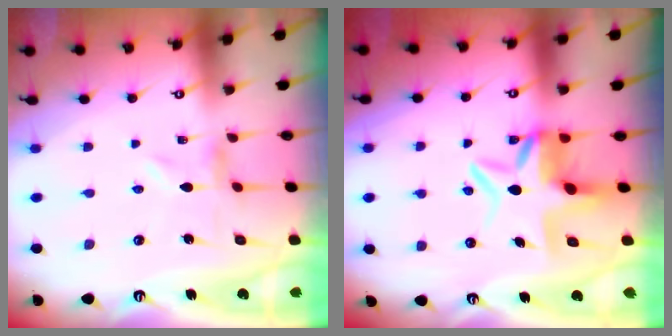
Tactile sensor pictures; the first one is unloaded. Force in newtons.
{"total": 9.4, "press": 9.2, "slide": 2.3}